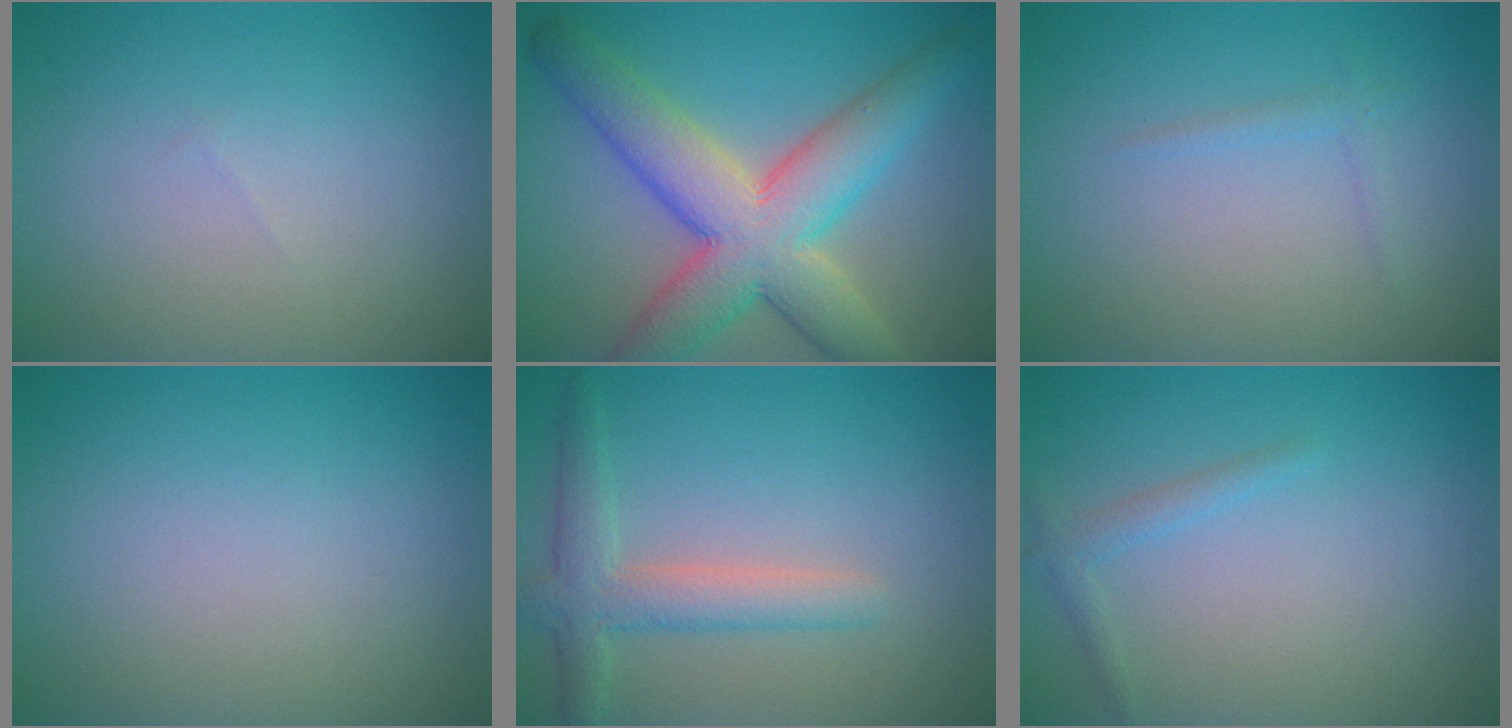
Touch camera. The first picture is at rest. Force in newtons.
{"total": 9.9, "press": 9.8, "slide": 0.5}
{"total": 0.8, "press": 0.8, "slide": 0.0}
{"total": 0.0}
{"total": 3.6, "press": 3.6, "slide": 0.3}
{"total": 1.3, "press": 1.3, "slide": 0.1}